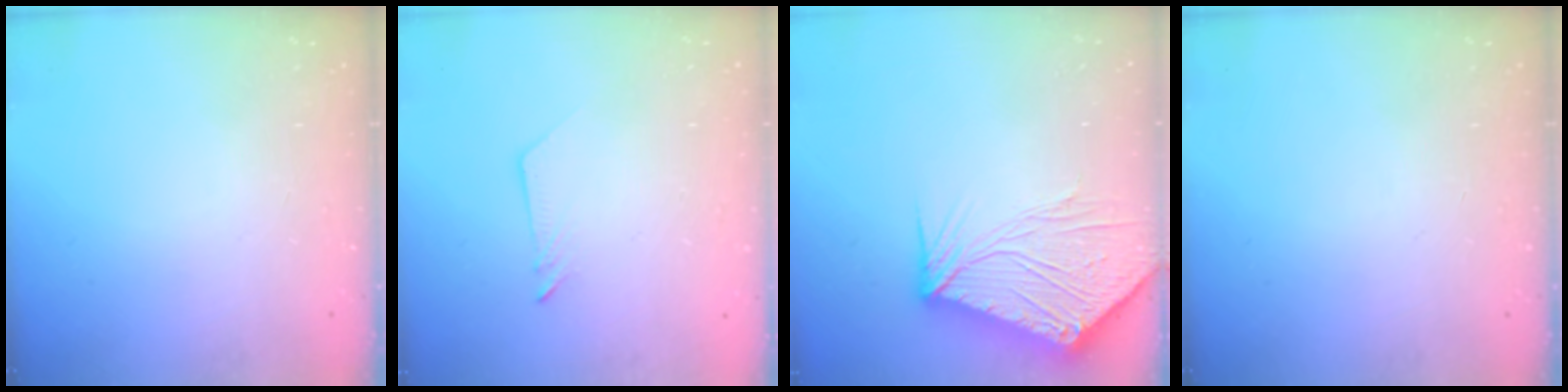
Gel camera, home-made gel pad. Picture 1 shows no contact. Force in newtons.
{"total": 2.5, "press": 2.5, "slide": 0.2}
{"total": 15.8, "press": 15.7, "slide": 2.1}
{"total": 0.0}